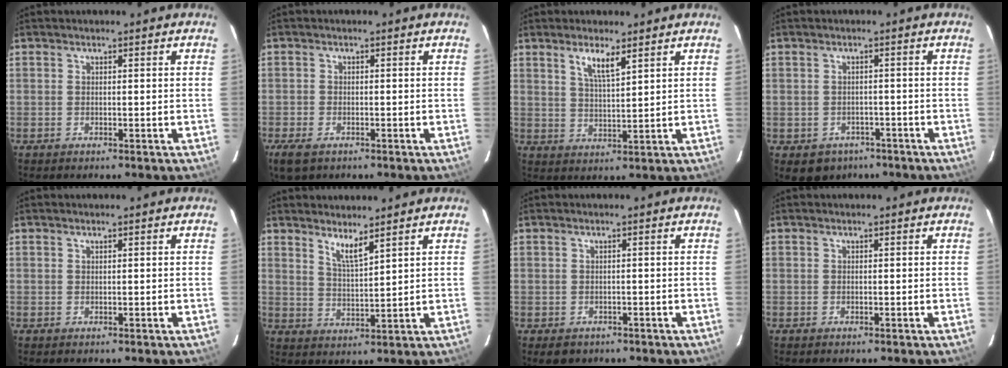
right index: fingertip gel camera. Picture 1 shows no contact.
{"total": 4.4, "force": [-2.7, 2.4, 2.5], "torque": [-0.057, -0.013, -0.050]}
{"total": 4.9, "force": [3.0, 0.9, 3.7], "torque": [-0.071, -0.003, 0.058]}
{"total": 5.8, "force": [-3.3, 4.6, 1.3], "torque": [-0.029, 0.013, -0.033]}
{"total": 0.0}
{"total": 4.4, "force": [3.5, 0.3, 2.8], "torque": [-0.053, -0.006, 0.065]}
{"total": 2.5, "force": [-1.1, 2.2, 0.7], "torque": [-0.012, -0.001, -0.010]}
{"total": 0.0}